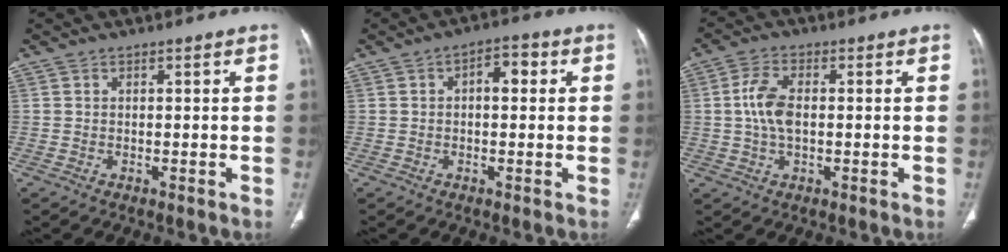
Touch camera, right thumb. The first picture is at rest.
{"total": 4.2, "force": [0.6, 2.3, 3.5], "torque": [-0.038, 0.015, 0.002]}
{"total": 6.3, "force": [0.2, 3.3, 5.4], "torque": [-0.114, 0.009, 0.000]}